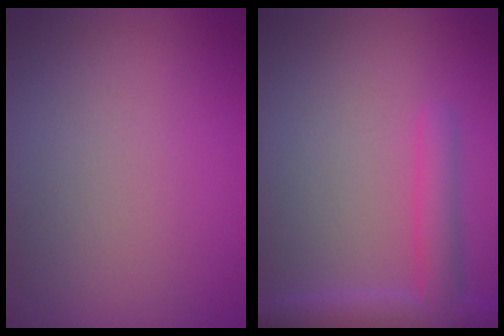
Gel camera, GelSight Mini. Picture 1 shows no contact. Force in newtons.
{"total": 3.4, "press": 3.4, "slide": 0.2}